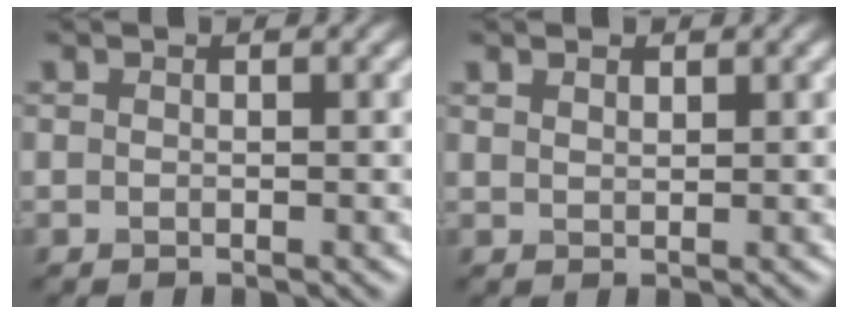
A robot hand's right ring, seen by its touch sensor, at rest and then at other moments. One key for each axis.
{"total": 1.0, "fx": 0.8, "fy": 0.4, "fz": 0.3, "tx": -0.009, "ty": 0.000, "tz": 0.017}